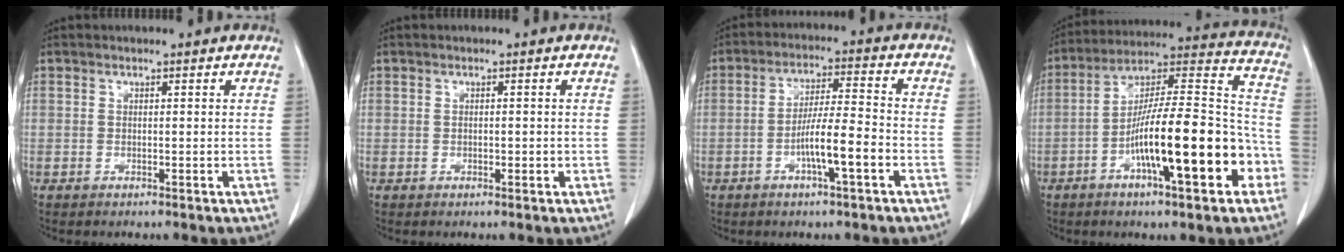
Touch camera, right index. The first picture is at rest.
{"total": 1.2, "force": [-0.2, 0.6, 1.0], "torque": [-0.021, -0.001, -0.001]}
{"total": 8.2, "force": [-3.1, 0.8, 7.5], "torque": [-0.139, 0.007, -0.053]}
{"total": 21.1, "force": [-7.3, 4.0, 19.4], "torque": [-0.291, 0.021, -0.114]}